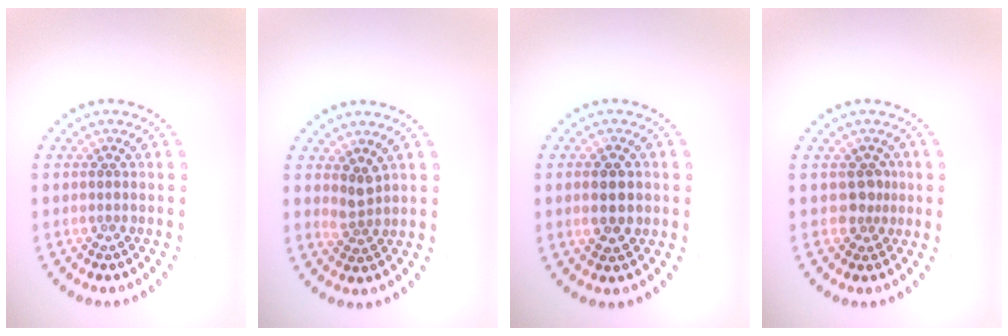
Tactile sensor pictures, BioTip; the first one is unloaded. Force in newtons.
{"total": 1.9, "press": 1.4, "slide": 1.2}
{"total": 3.8, "press": 3.8, "slide": 0.2}
{"total": 1.7, "press": 1.3, "slide": 1.1}